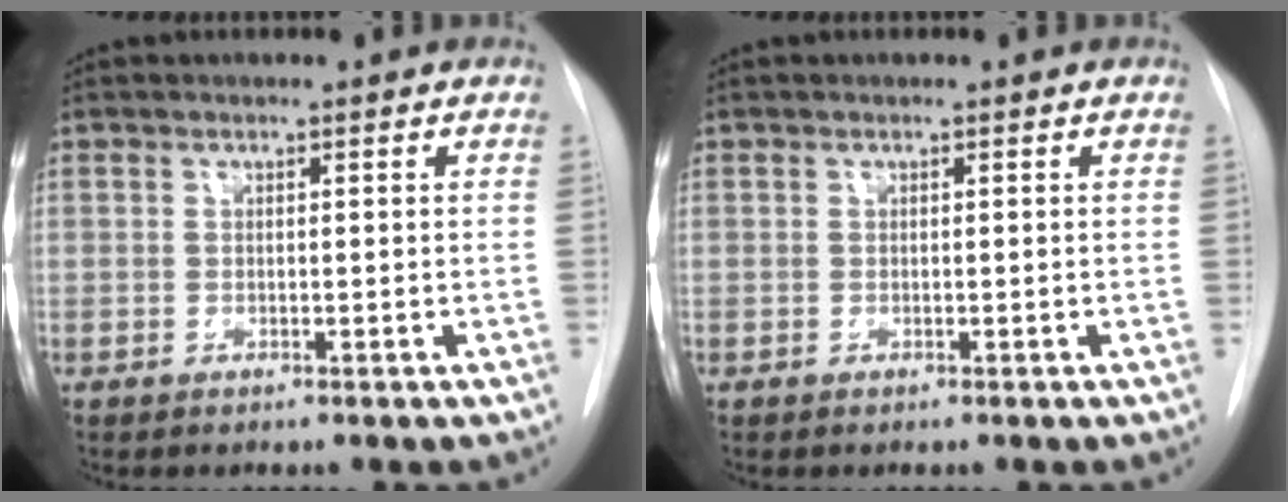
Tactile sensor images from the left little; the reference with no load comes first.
{"total": 0.0}